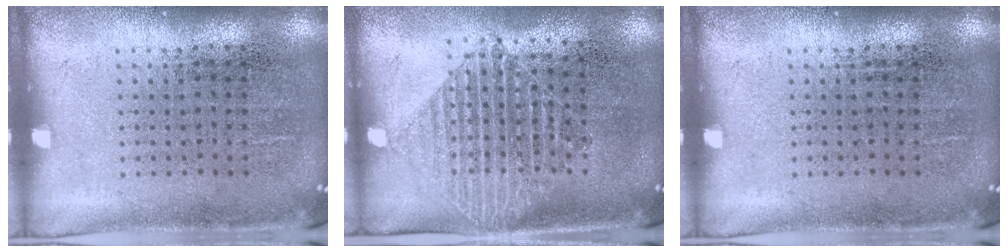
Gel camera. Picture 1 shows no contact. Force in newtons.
{"total": 1.4, "press": 1.2, "slide": 0.8}
{"total": 0.0}